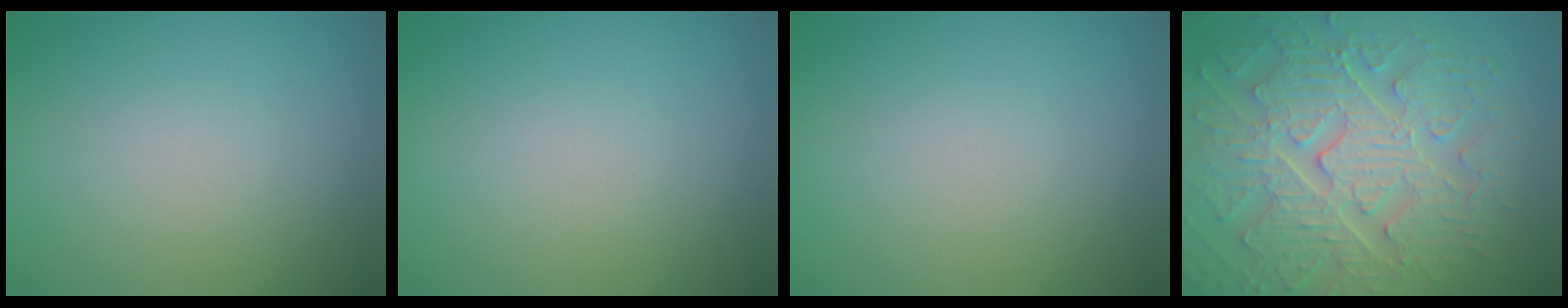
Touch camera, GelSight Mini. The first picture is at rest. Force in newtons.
{"total": 0.0}
{"total": 0.0}
{"total": 8.5, "press": 6.5, "slide": 5.4}